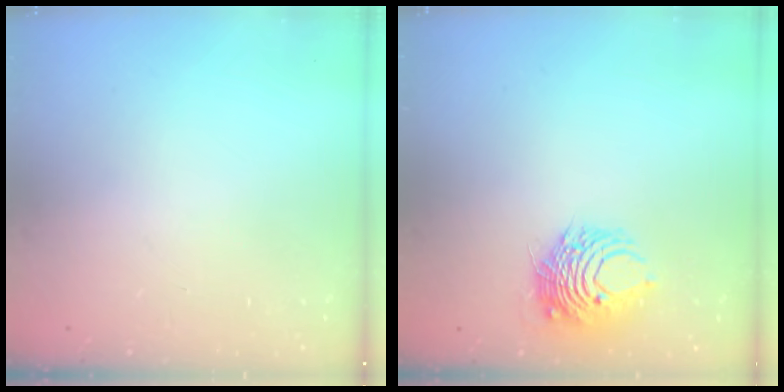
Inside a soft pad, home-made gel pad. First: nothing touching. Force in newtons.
{"total": 8.3, "press": 8.2, "slide": 0.3}